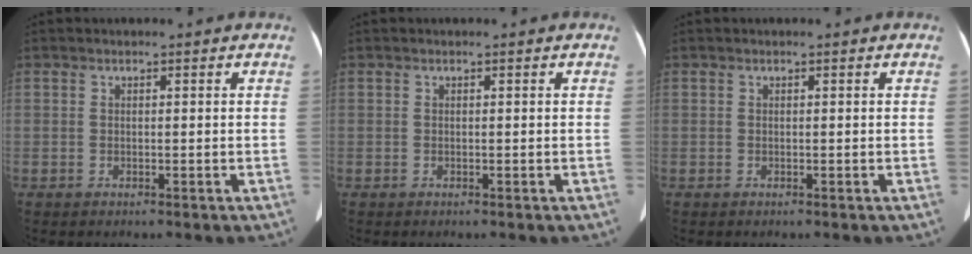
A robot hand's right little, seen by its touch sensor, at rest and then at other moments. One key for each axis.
{"total": 0.0}
{"total": 0.0}